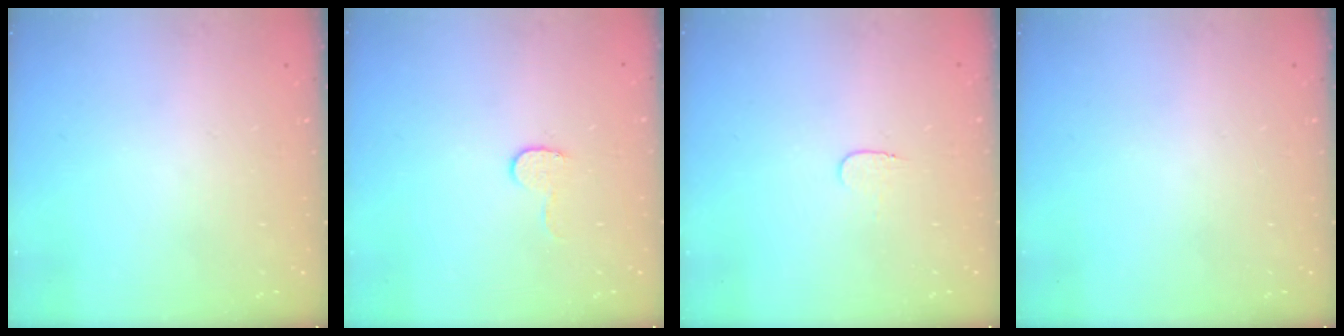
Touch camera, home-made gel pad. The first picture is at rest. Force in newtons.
{"total": 5.6, "press": 5.6, "slide": 0.5}
{"total": 3.8, "press": 3.7, "slide": 0.4}
{"total": 0.0}